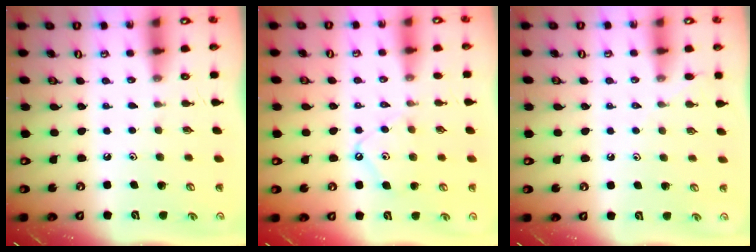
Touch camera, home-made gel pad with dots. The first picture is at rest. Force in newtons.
{"total": 8.5, "press": 8.4, "slide": 0.9}
{"total": 4.0, "press": 4.0, "slide": 0.7}